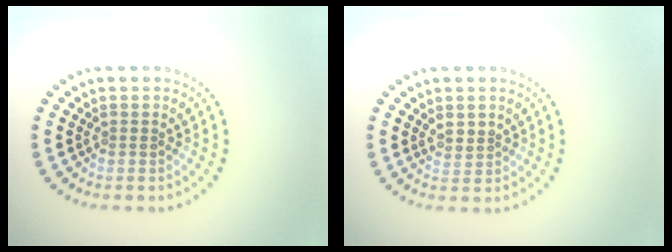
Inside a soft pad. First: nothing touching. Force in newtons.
{"total": 1.5, "press": 1.3, "slide": 0.8}